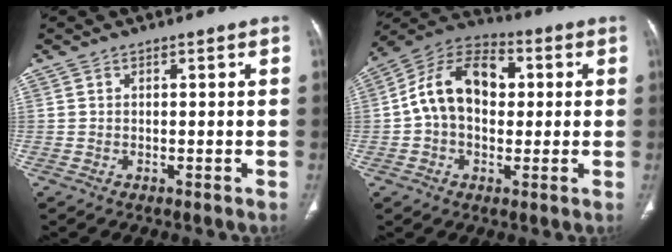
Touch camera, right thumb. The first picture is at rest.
{"total": 14.1, "force": [1.4, 9.9, 10.0], "torque": [-0.152, 0.032, 0.013]}